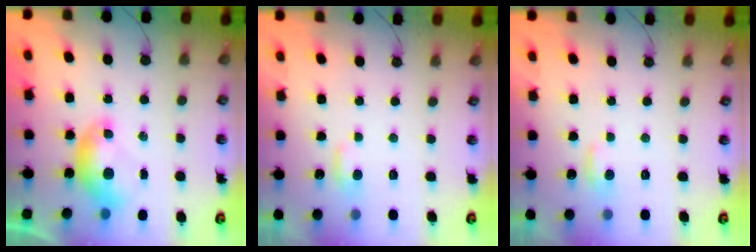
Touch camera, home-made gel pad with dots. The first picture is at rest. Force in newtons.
{"total": 2.2, "press": 2.2, "slide": 0.3}
{"total": 2.2, "press": 2.2, "slide": 0.3}